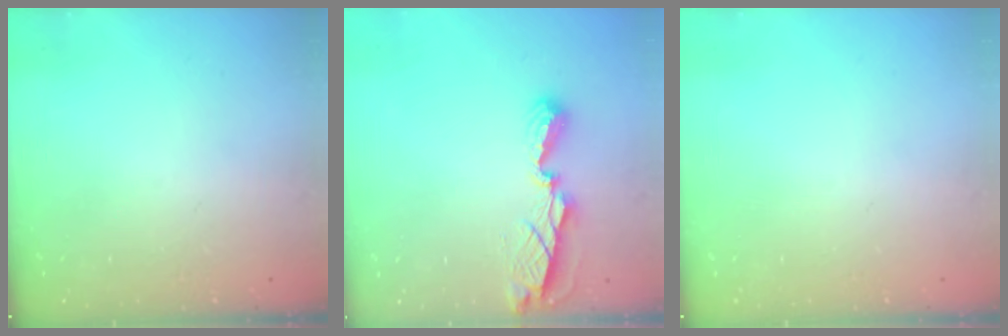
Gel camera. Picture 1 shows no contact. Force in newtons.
{"total": 7.7, "press": 7.7, "slide": 0.7}
{"total": 0.0}